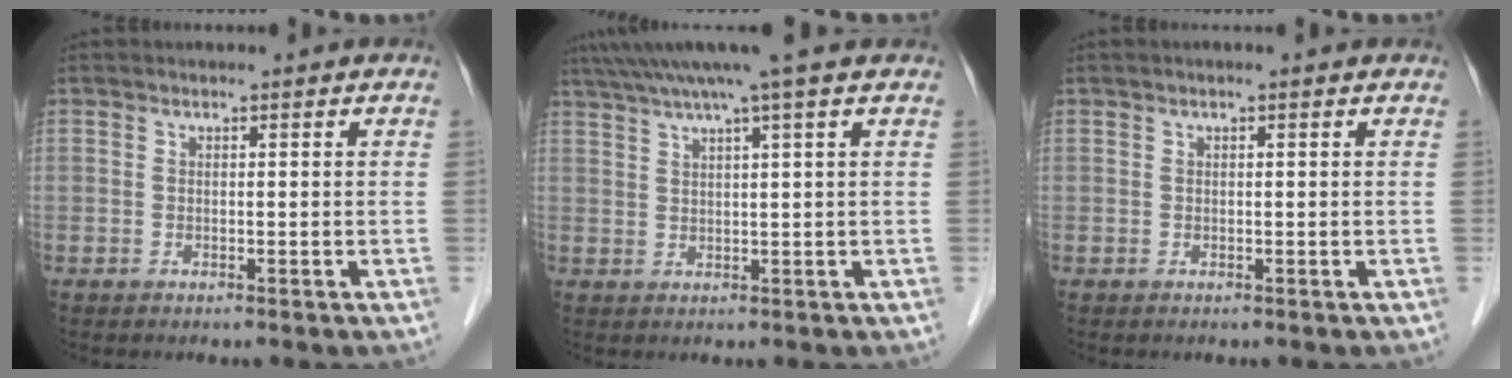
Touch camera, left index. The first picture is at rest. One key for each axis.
{"total": 7.7, "fx": 5.9, "fy": -1.6, "fz": 4.8, "tx": -0.078, "ty": 0.030, "tz": 0.088}
{"total": 0.6, "fx": 0.4, "fy": 0.0, "fz": 0.5, "tx": -0.011, "ty": 0.008, "tz": 0.004}